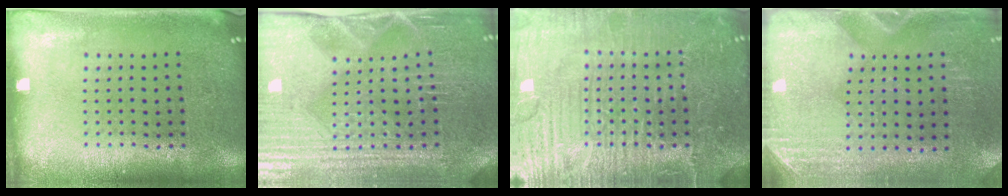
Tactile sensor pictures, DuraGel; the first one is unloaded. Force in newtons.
{"total": 4.3, "press": 4.2, "slide": 1.0}
{"total": 7.6, "press": 7.6, "slide": 0.9}
{"total": 2.8, "press": 2.5, "slide": 1.3}